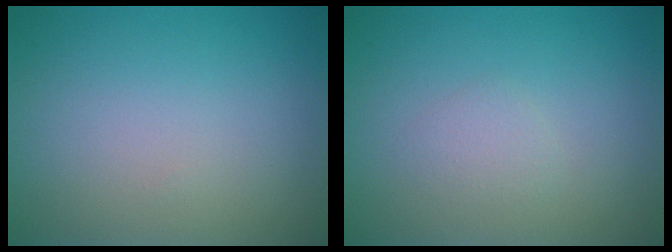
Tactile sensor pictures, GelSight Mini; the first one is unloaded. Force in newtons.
{"total": 1.1, "press": 1.1, "slide": 0.0}